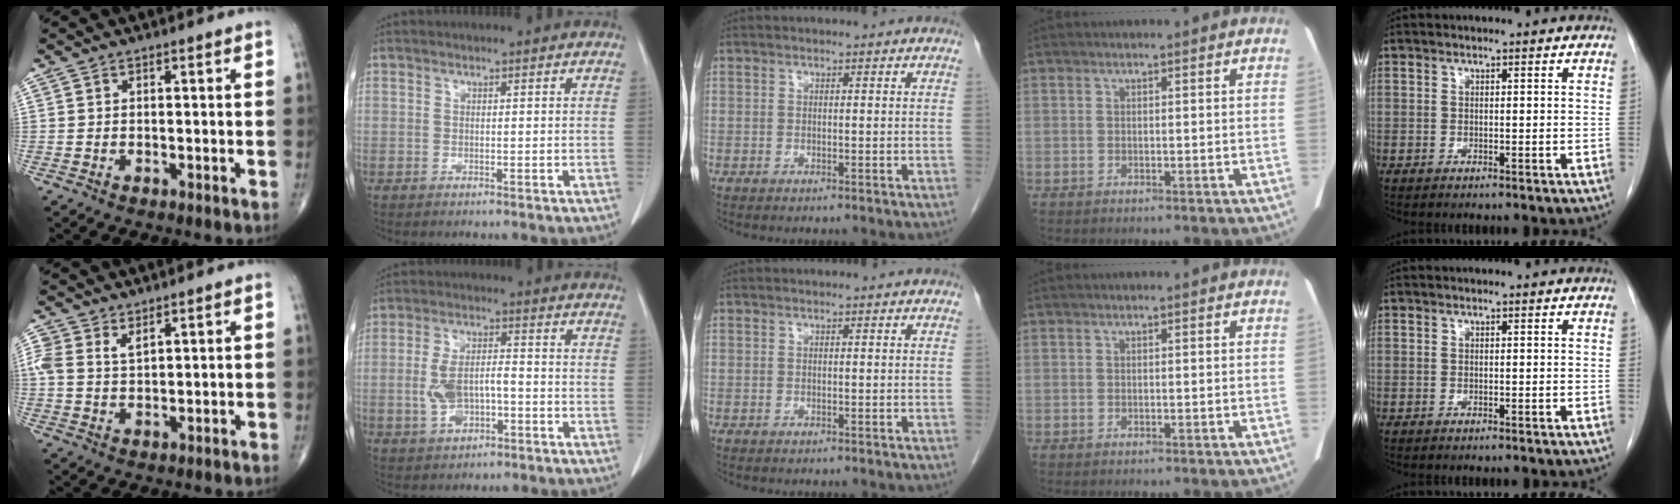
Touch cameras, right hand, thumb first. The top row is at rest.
{"thumb": {"total": 4.6, "force": [2.3, 2.6, 2.9], "torque": [-0.057, 0.002, 0.053]}, "index": {"total": 6.7, "force": [-1.8, 3.3, 5.6], "torque": [-0.118, 0.010, -0.026]}}